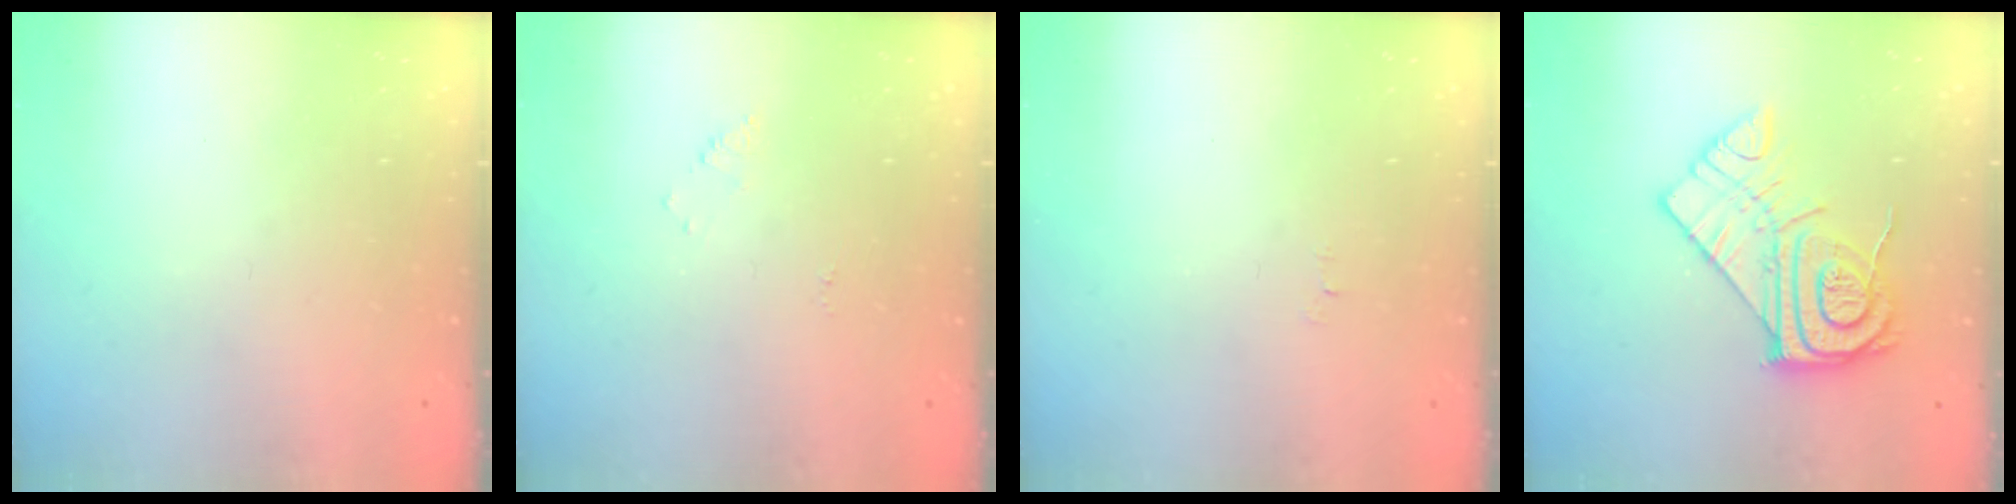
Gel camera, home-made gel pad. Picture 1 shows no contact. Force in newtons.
{"total": 4.7, "press": 4.7, "slide": 0.6}
{"total": 2.5, "press": 2.5, "slide": 0.3}
{"total": 14.9, "press": 14.8, "slide": 1.2}